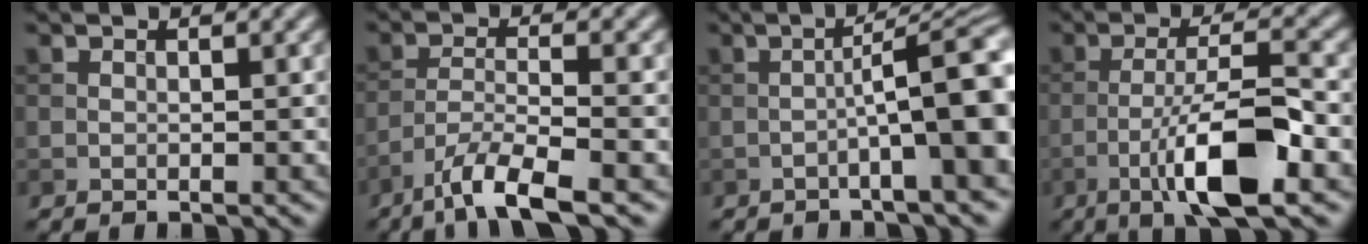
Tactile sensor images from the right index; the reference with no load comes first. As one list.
[{"total": 5.8, "force": [-4.1, 1.0, 4.1], "torque": [-0.072, -0.002, -0.082]}, {"total": 7.5, "force": [-1.5, 1.0, 7.3], "torque": [-0.100, 0.022, -0.031]}, {"total": 8.6, "force": [-3.4, 2.0, 7.6], "torque": [-0.133, 0.010, -0.066]}]